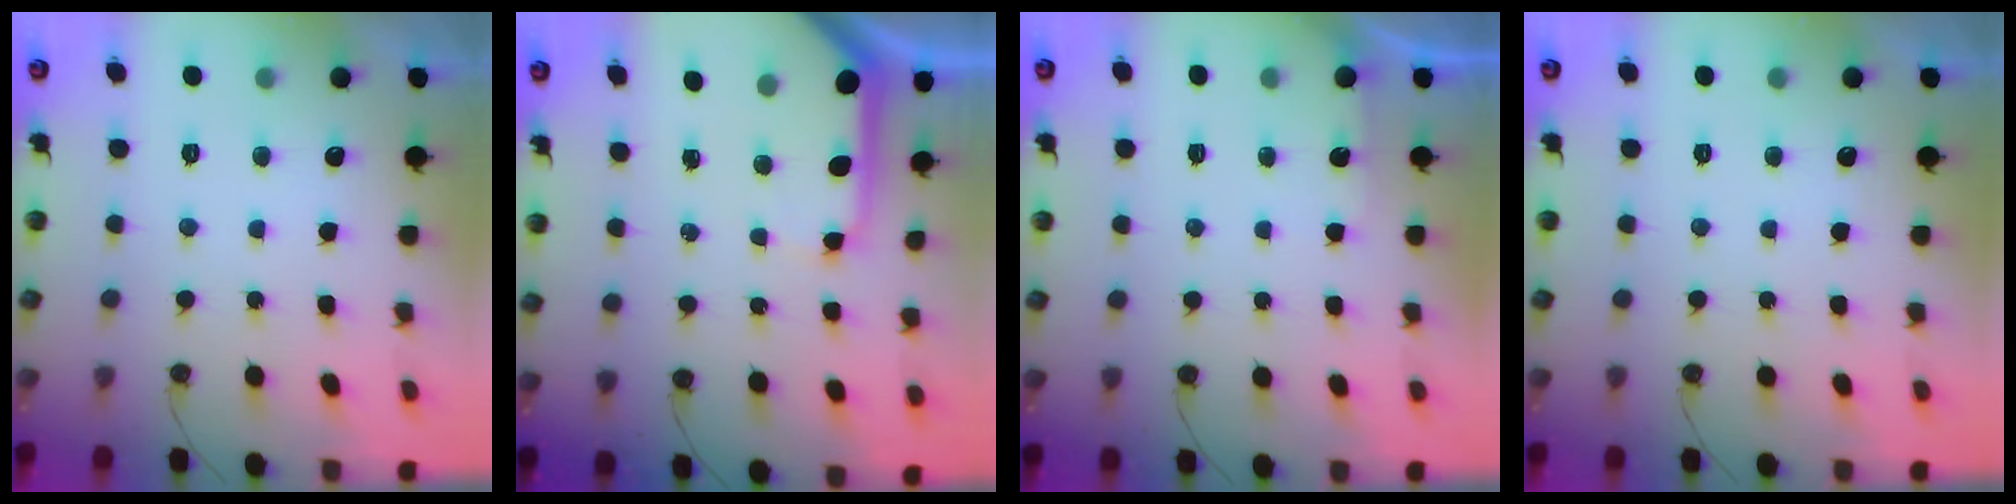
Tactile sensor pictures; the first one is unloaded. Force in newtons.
{"total": 9.7, "press": 9.6, "slide": 1.0}
{"total": 2.1, "press": 2.1, "slide": 0.2}
{"total": 0.0}